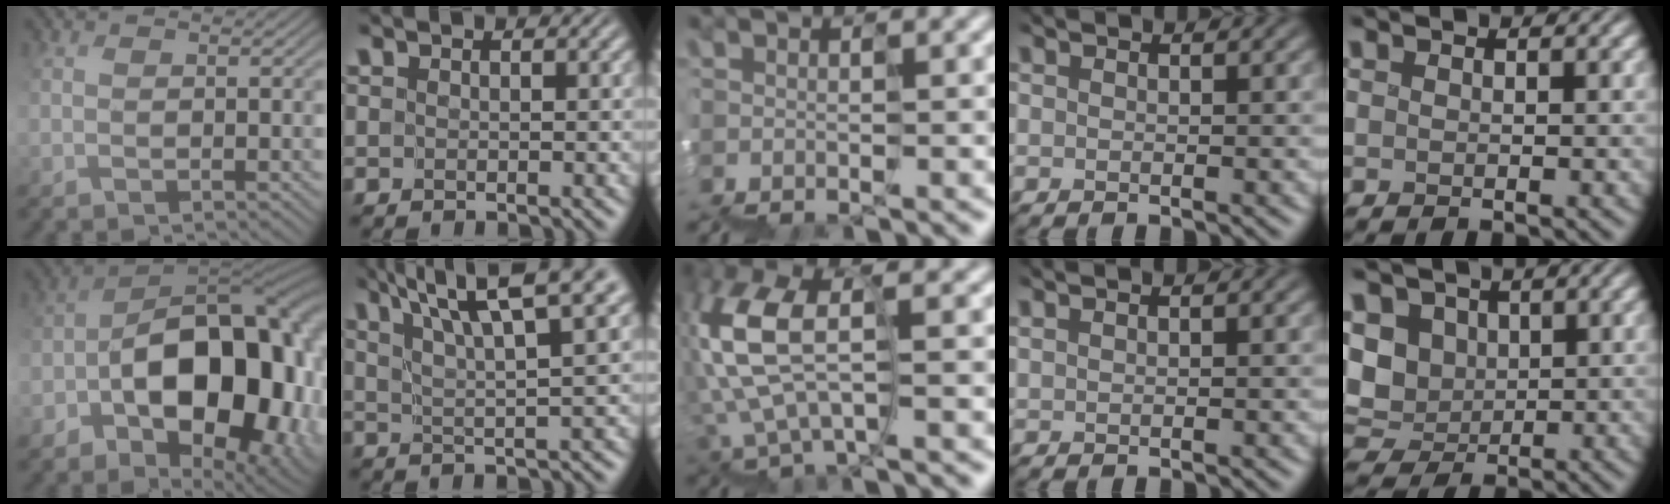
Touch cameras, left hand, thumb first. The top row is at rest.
{"thumb": {"total": 19.6, "force": [-5.2, 12.3, 14.3], "torque": [-0.210, -0.027, -0.066]}, "index": {"total": 7.8, "force": [5.2, 1.0, 5.7], "torque": [-0.086, 0.019, 0.081]}, "middle": {"total": 5.4, "force": [1.1, 2.1, 4.9], "torque": [-0.138, 0.028, 0.018]}, "ring": {"total": 1.0, "force": [0.7, 0.3, 0.6], "torque": [-0.004, 0.005, 0.008]}, "little": {"total": 5.5, "force": [0.6, 4.7, 2.8], "torque": [-0.070, 0.001, 0.003]}}